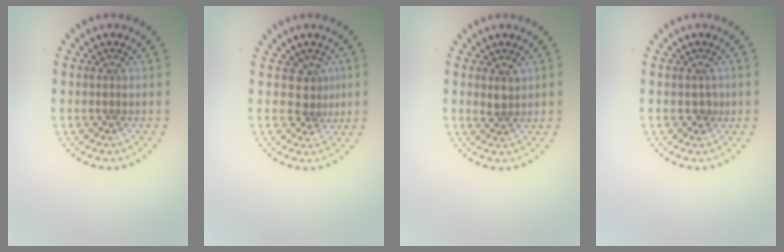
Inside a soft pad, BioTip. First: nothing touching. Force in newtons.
{"total": 2.0, "press": 1.3, "slide": 1.5}
{"total": 1.5, "press": 1.2, "slide": 0.8}
{"total": 1.0, "press": 0.8, "slide": 0.6}